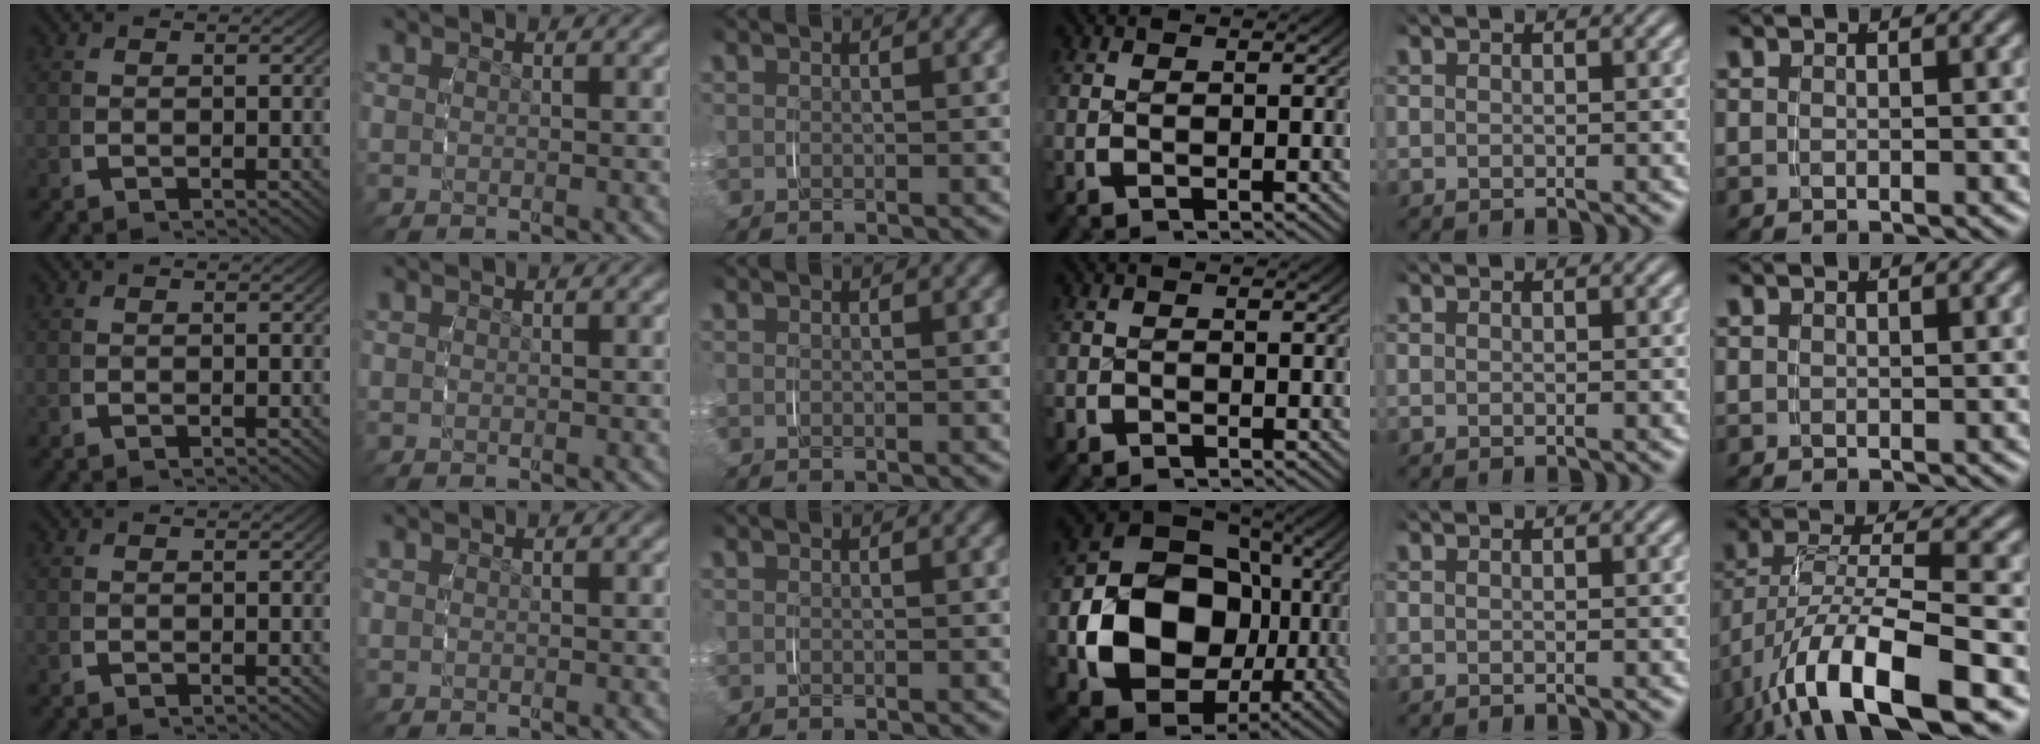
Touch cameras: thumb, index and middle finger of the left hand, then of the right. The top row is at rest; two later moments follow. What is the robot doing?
{"motion": "grasp_and_lifting", "object": "ribbon"}